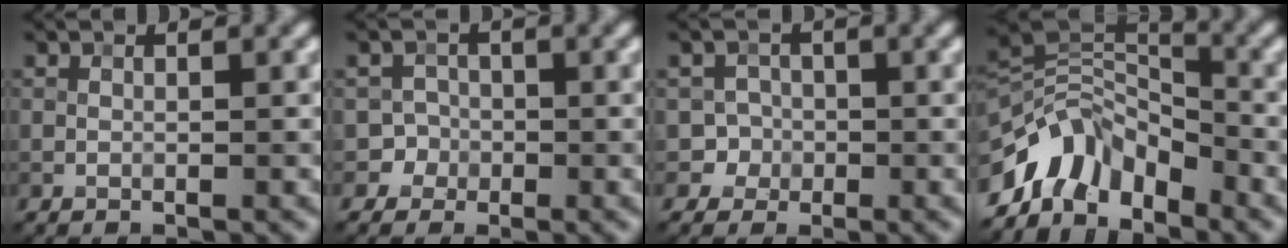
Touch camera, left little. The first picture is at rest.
{"total": 2.2, "force": [-1.2, 1.9, -0.2], "torque": [0.031, 0.008, -0.019]}
{"total": 2.4, "force": [-0.9, 2.2, -0.1], "torque": [0.030, 0.004, -0.016]}
{"total": 6.4, "force": [-4.2, 3.4, 3.5], "torque": [-0.043, 0.005, -0.091]}